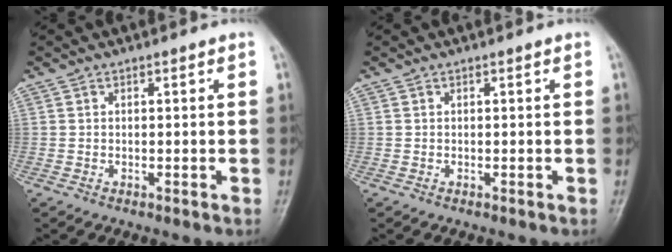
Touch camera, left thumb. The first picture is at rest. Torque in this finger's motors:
{"motor_torque": [0.00, 0.00, -0.11, -0.11, 0.00]}